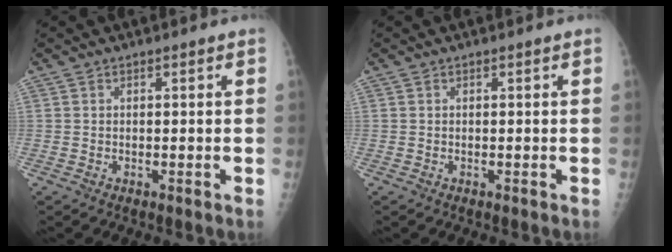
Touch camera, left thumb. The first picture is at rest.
{"total": 0.0}